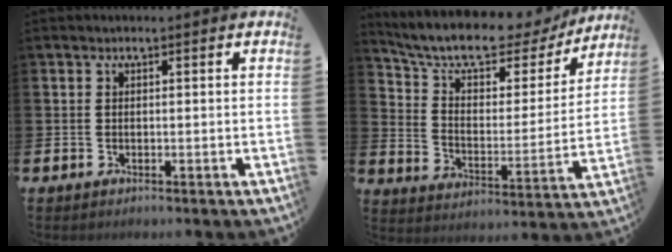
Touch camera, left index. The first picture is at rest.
{"total": 10.4, "force": [8.8, 3.5, 4.4], "torque": [-0.110, -0.058, 0.146]}